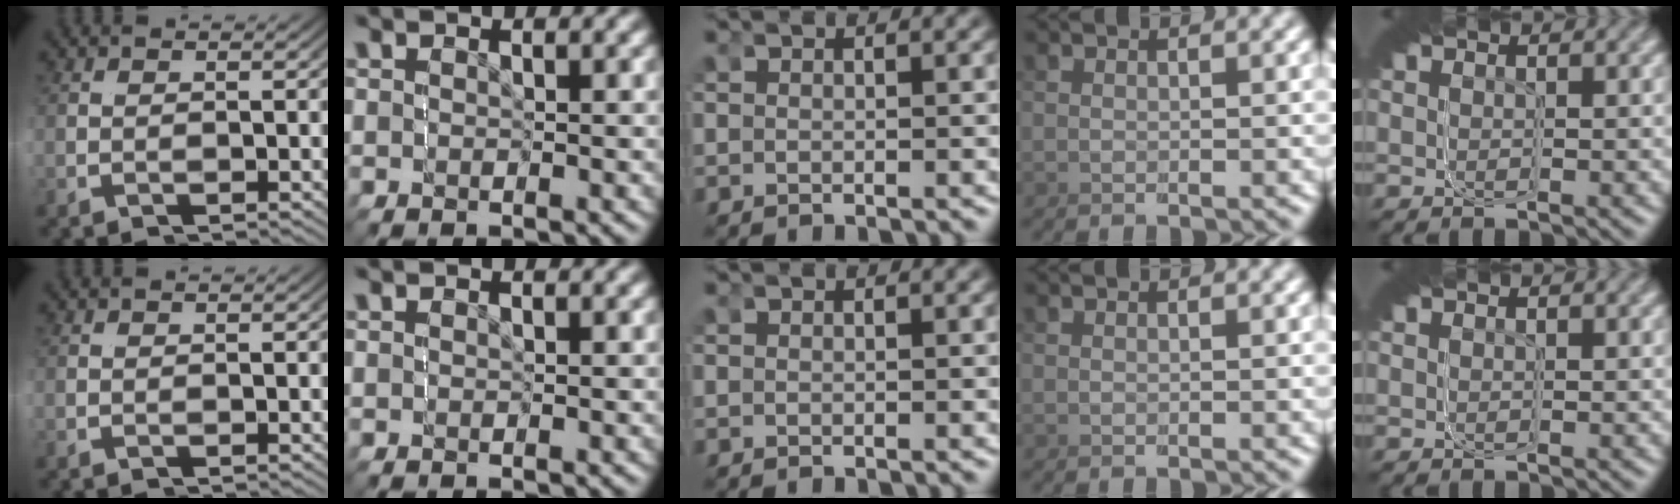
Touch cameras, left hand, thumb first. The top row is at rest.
{}